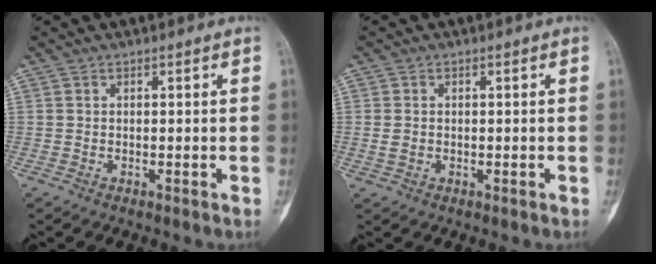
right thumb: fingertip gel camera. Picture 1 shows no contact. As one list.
[{"total": 2.0, "force": [-0.1, 1.6, 1.2], "torque": [-0.024, 0.005, 0.000]}]